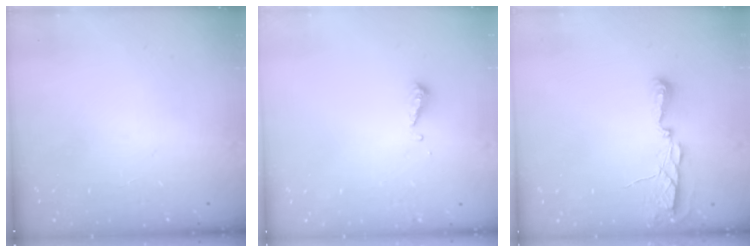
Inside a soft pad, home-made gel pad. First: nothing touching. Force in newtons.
{"total": 4.2, "press": 4.2, "slide": 0.3}
{"total": 5.5, "press": 5.5, "slide": 0.6}